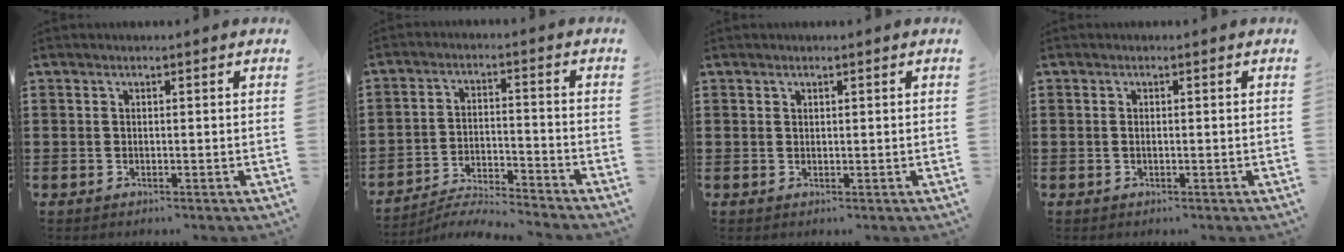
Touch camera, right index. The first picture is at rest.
{"total": 5.1, "force": [-5.0, 0.0, 1.0], "torque": [-0.028, -0.002, -0.103]}
{"total": 0.6, "force": [0.4, 0.4, 0.1], "torque": [-0.003, 0.001, 0.009]}
{"total": 0.5, "force": [0.0, 0.2, 0.5], "torque": [-0.011, -0.001, -0.001]}